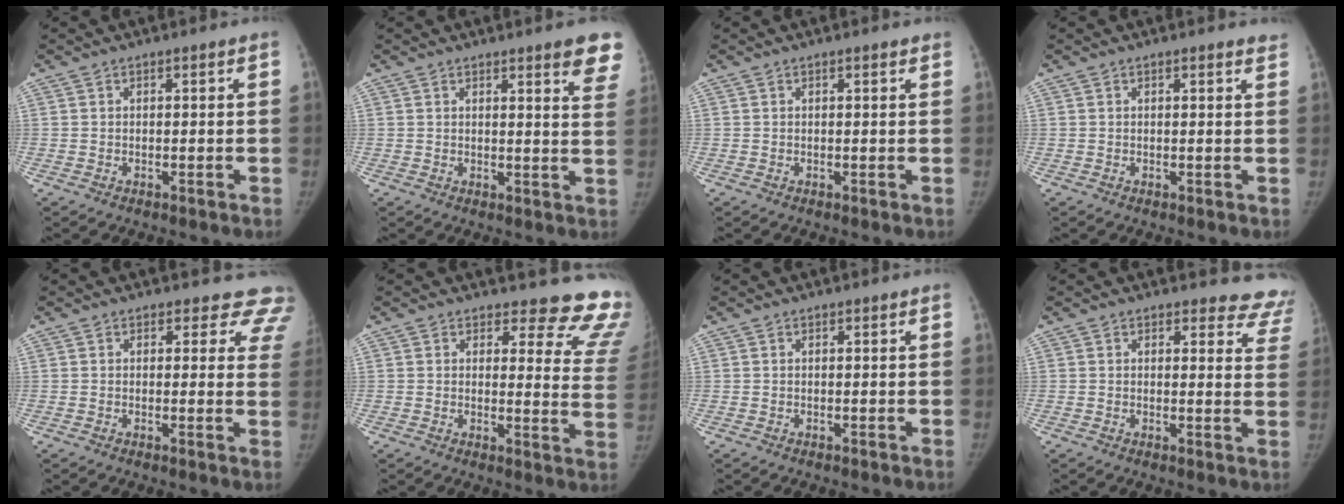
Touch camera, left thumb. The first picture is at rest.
{"total": 8.8, "force": [6.2, 1.5, 6.0], "torque": [-0.047, -0.028, 0.059]}
{"total": 0.6, "force": [0.5, 0.2, 0.4], "torque": [-0.002, 0.000, 0.006]}
{"total": 1.7, "force": [1.5, 0.3, 0.9], "torque": [-0.002, -0.001, 0.013]}
{"total": 7.9, "force": [6.7, 4.1, 0.9], "torque": [0.051, -0.024, 0.038]}
{"total": 15.6, "force": [14.6, 4.8, 2.7], "torque": [0.031, -0.144, 0.127]}
{"total": 0.0}
{"total": 9.6, "force": [9.0, 3.5, 0.0], "torque": [0.068, -0.063, 0.058]}